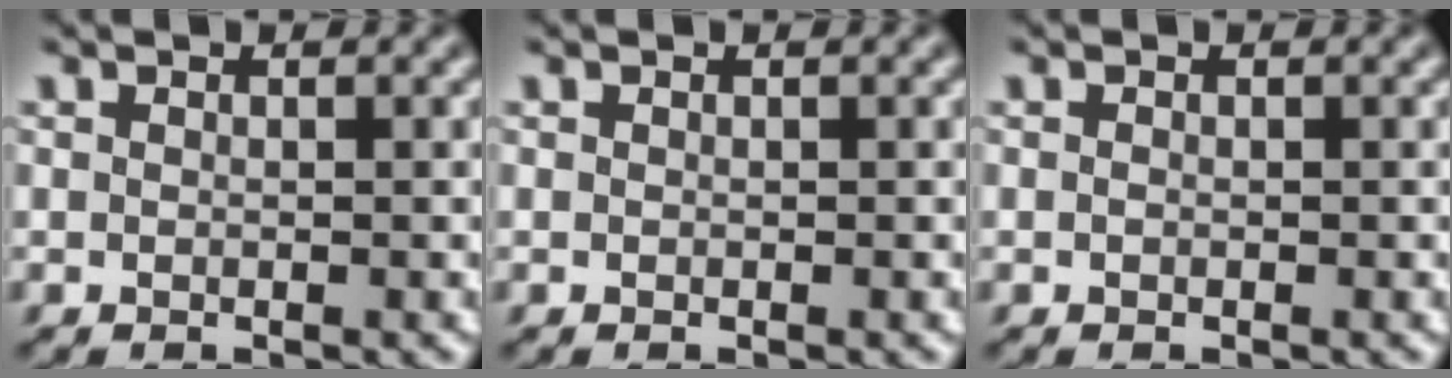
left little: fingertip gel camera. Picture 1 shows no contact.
{"total": 0.0}
{"total": 0.0}